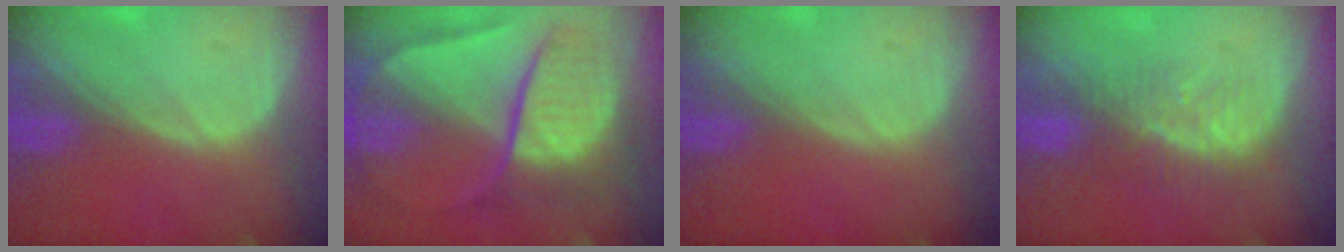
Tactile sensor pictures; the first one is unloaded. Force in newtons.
{"total": 10.8, "press": 10.7, "slide": 1.1}
{"total": 0.0}
{"total": 5.7, "press": 5.5, "slide": 1.4}